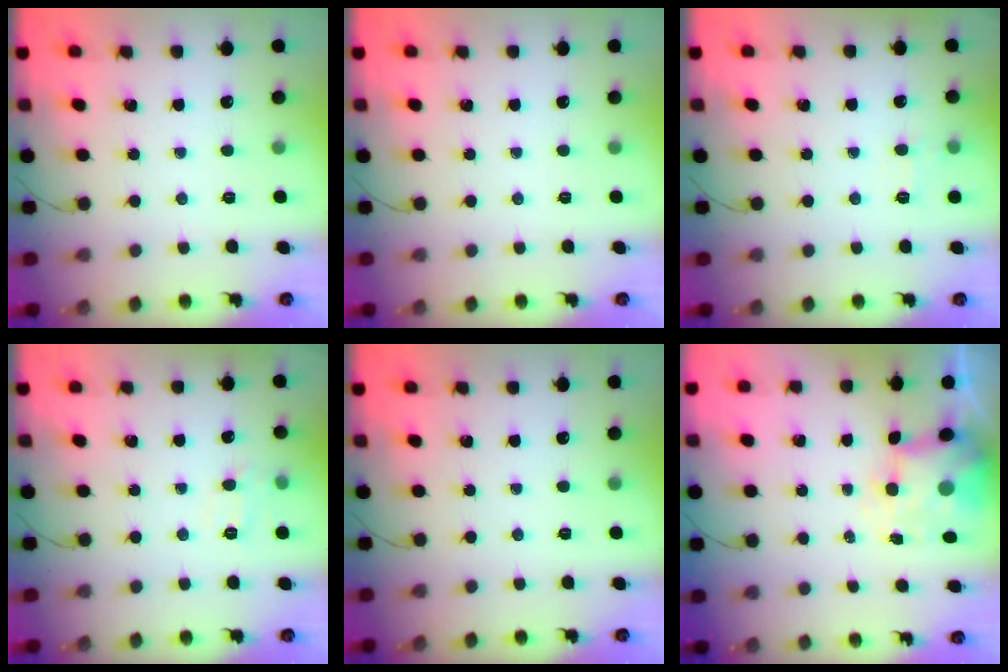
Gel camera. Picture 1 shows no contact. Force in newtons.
{"total": 0.0}
{"total": 5.2, "press": 5.0, "slide": 1.6}
{"total": 6.8, "press": 6.7, "slide": 1.6}
{"total": 0.0}
{"total": 7.4, "press": 7.2, "slide": 1.6}